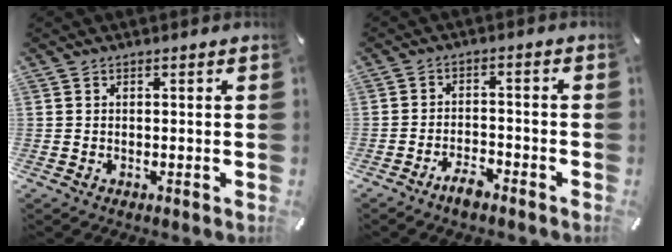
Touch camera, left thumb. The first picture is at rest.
{"total": 4.4, "force": [-3.7, 1.3, 2.1], "torque": [-0.047, 0.015, -0.072]}